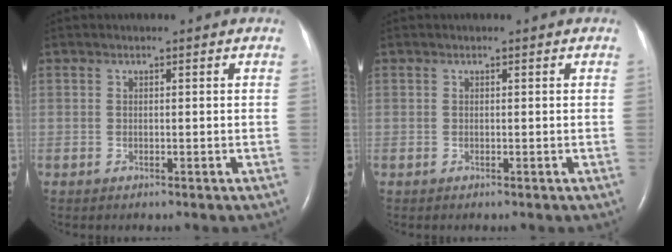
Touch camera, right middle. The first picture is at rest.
{"total": 0.0}